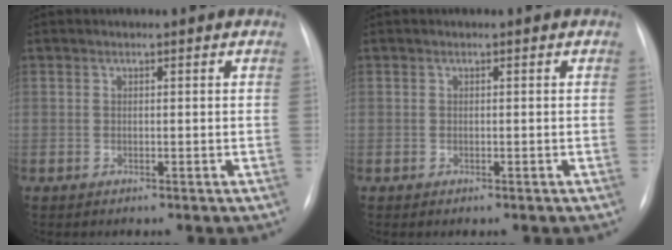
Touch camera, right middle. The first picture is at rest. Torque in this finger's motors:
{"motor_torque": [-0.20, -0.01, 0.02, 0.01]}